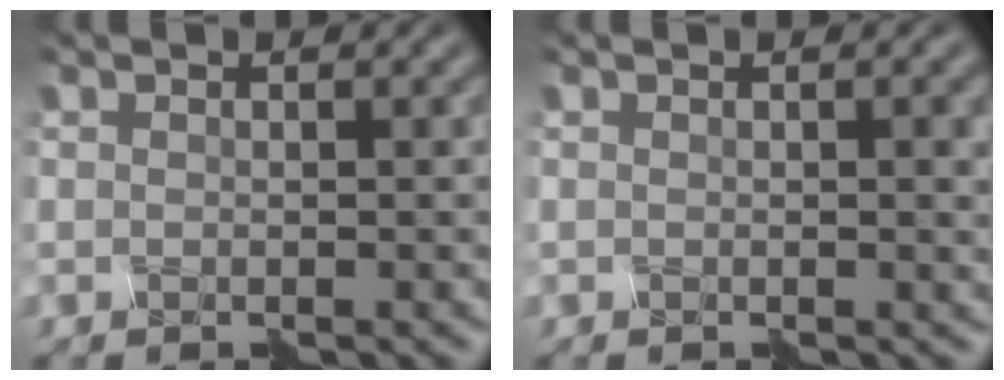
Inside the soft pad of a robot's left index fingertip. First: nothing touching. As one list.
[{"total": 1.5, "force": [0.1, 0.2, 1.5], "torque": [-0.018, 0.001, 0.000]}]